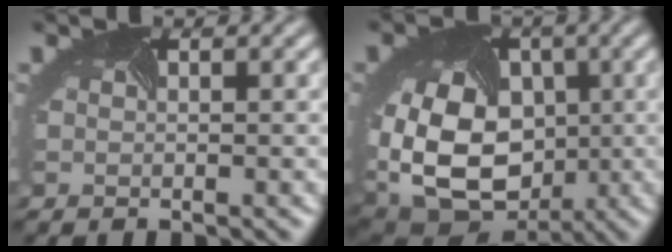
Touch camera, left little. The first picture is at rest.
{"total": 17.2, "force": [-1.6, 13.4, 10.6], "torque": [-0.221, -0.029, -0.027]}